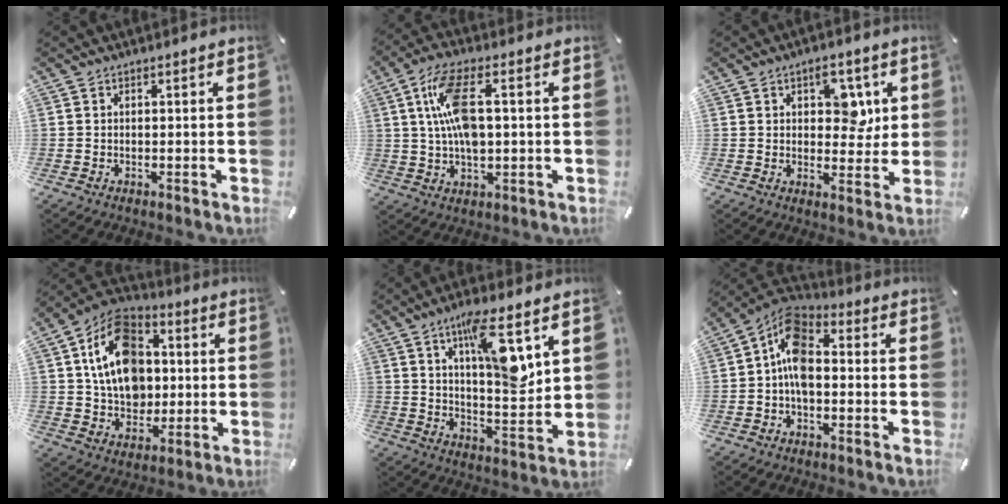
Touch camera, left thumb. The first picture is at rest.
{"total": 11.5, "force": [1.7, 5.5, 9.9], "torque": [-0.211, 0.006, 0.028]}
{"total": 7.7, "force": [2.9, 5.0, 5.1], "torque": [-0.049, -0.009, 0.041]}
{"total": 16.3, "force": [1.7, 13.0, 9.6], "torque": [-0.161, 0.007, 0.034]}
{"total": 13.9, "force": [7.0, 4.3, 11.2], "torque": [-0.168, -0.038, 0.115]}
{"total": 10.4, "force": [-1.0, 6.5, 8.1], "torque": [-0.167, -0.001, -0.022]}